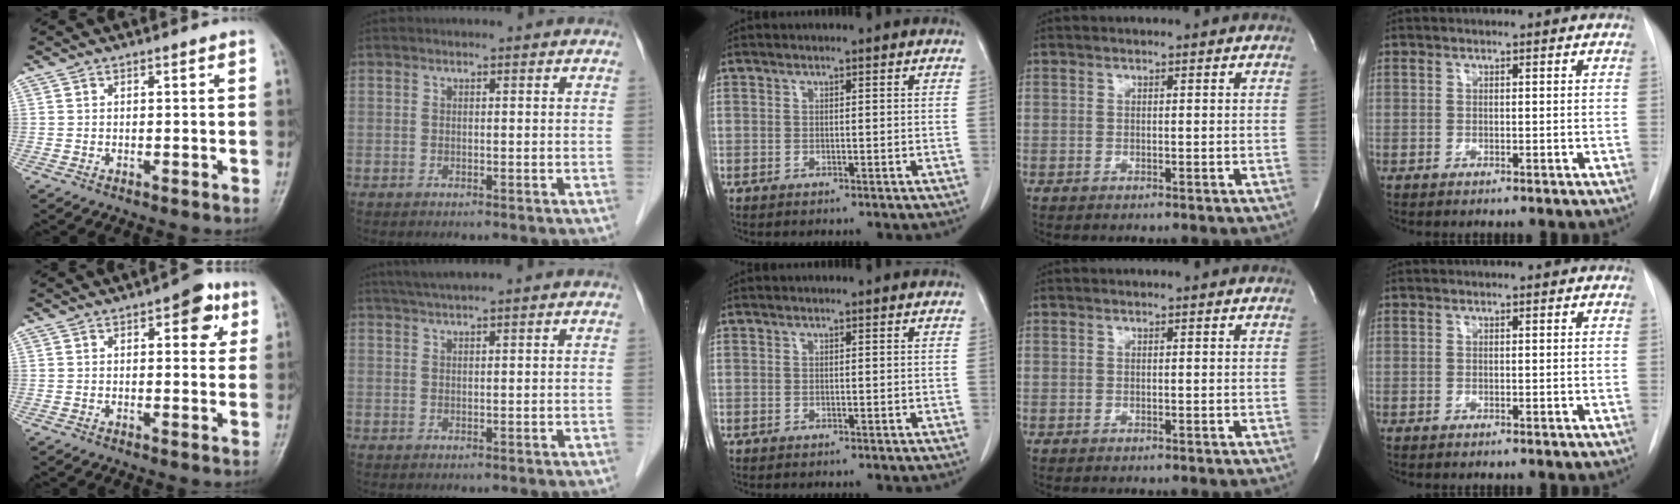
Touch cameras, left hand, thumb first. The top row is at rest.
{"thumb": {"total": 6.6, "force": [2.6, 3.2, 5.2], "torque": [-0.035, -0.002, 0.023]}, "index": {"total": 3.4, "force": [2.8, -0.6, 1.9], "torque": [-0.032, 0.021, 0.053]}}